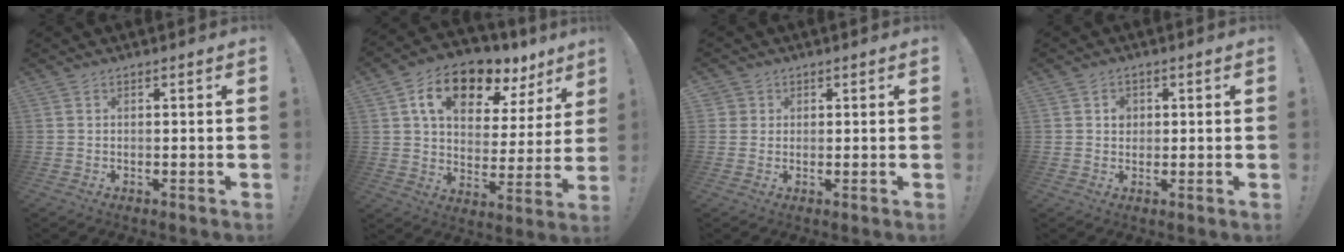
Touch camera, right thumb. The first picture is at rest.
{"total": 14.8, "force": [8.5, 8.3, 8.8], "torque": [-0.137, -0.045, 0.147]}
{"total": 2.1, "force": [0.8, 1.9, 0.4], "torque": [-0.009, -0.001, 0.014]}
{"total": 2.5, "force": [0.5, 2.2, 1.1], "torque": [0.001, -0.006, 0.004]}